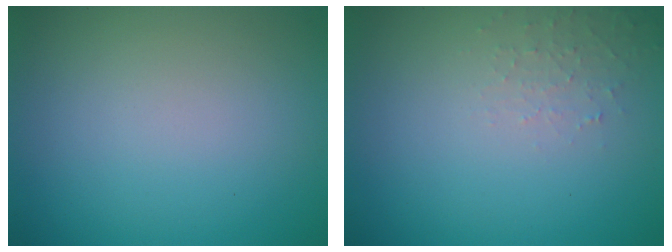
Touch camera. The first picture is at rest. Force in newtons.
{"total": 1.3, "press": 1.3, "slide": 0.2}